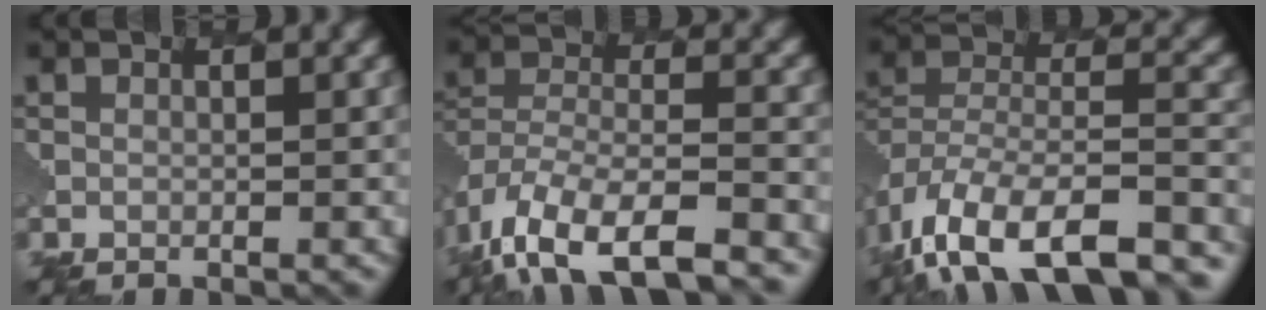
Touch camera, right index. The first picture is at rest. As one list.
[{"total": 12.9, "force": [-9.1, 5.6, 7.2], "torque": [-0.143, -0.009, -0.139]}, {"total": 17.5, "force": [-12.8, 7.9, 8.9], "torque": [-0.153, -0.019, -0.184]}]